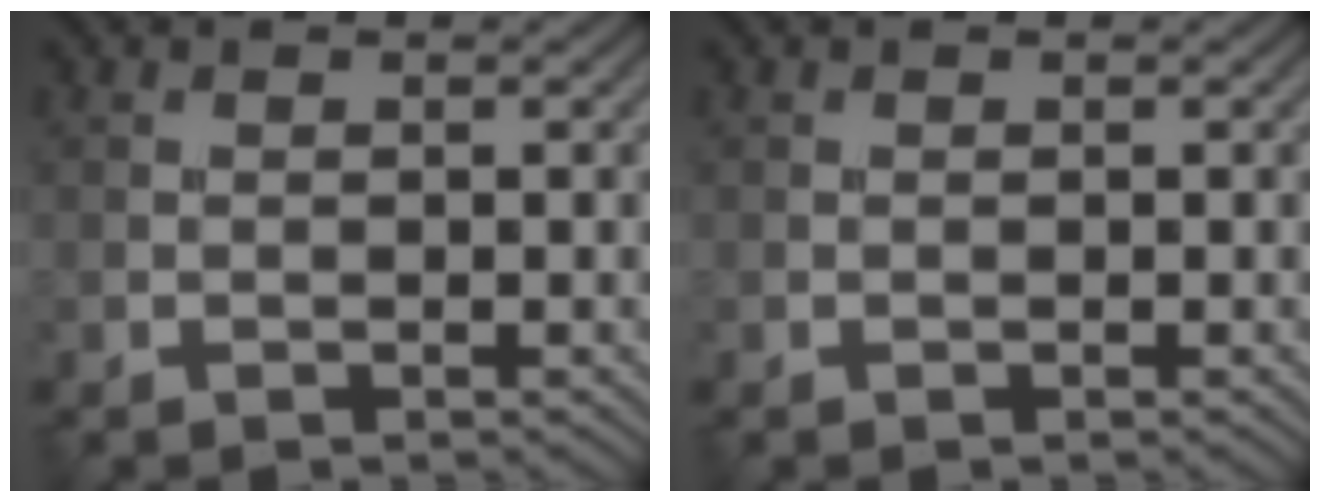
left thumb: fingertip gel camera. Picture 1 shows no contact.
{"total": 0.0}